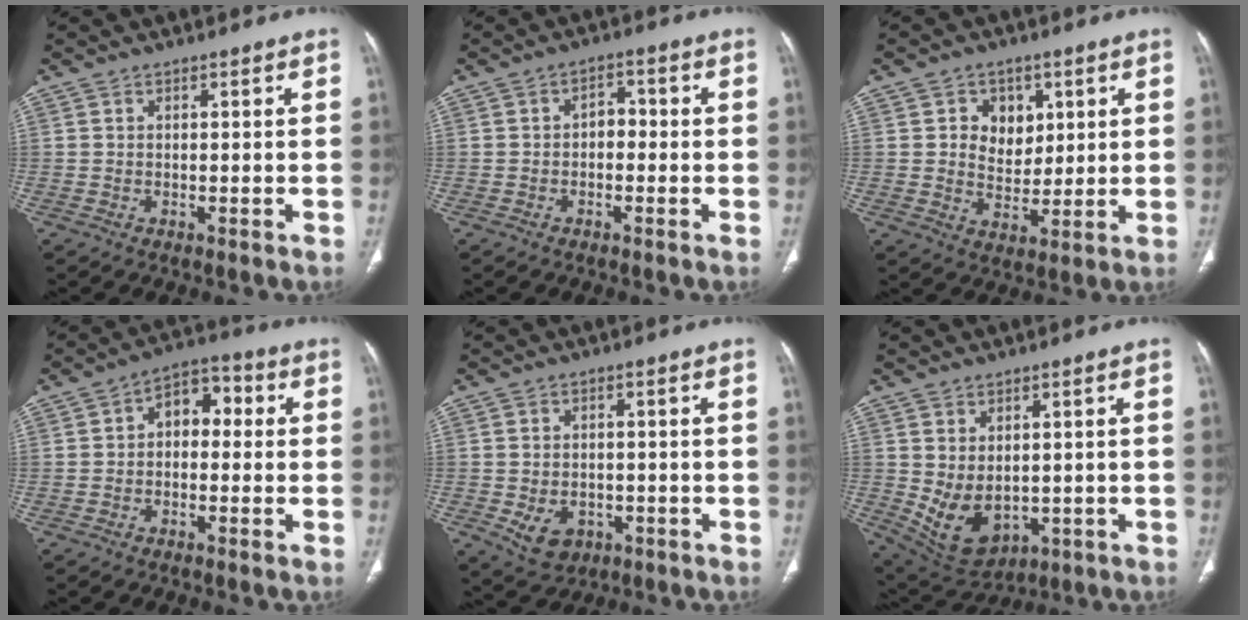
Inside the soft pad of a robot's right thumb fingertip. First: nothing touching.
{"total": 3.0, "force": [-0.6, 2.2, 1.9], "torque": [-0.014, 0.016, -0.019]}
{"total": 7.5, "force": [2.5, 6.1, 3.6], "torque": [-0.017, -0.011, 0.044]}
{"total": 7.1, "force": [0.3, 4.8, 5.1], "torque": [-0.049, 0.028, -0.009]}
{"total": 6.0, "force": [-1.9, 4.6, 3.4], "torque": [-0.048, 0.009, -0.017]}
{"total": 9.6, "force": [-0.5, 6.4, 7.1], "torque": [-0.112, -0.008, 0.023]}